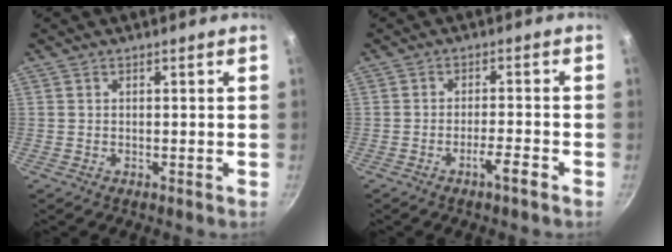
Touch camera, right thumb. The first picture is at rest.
{"total": 3.8, "force": [-2.3, 0.3, 3.0], "torque": [-0.053, 0.018, -0.039]}